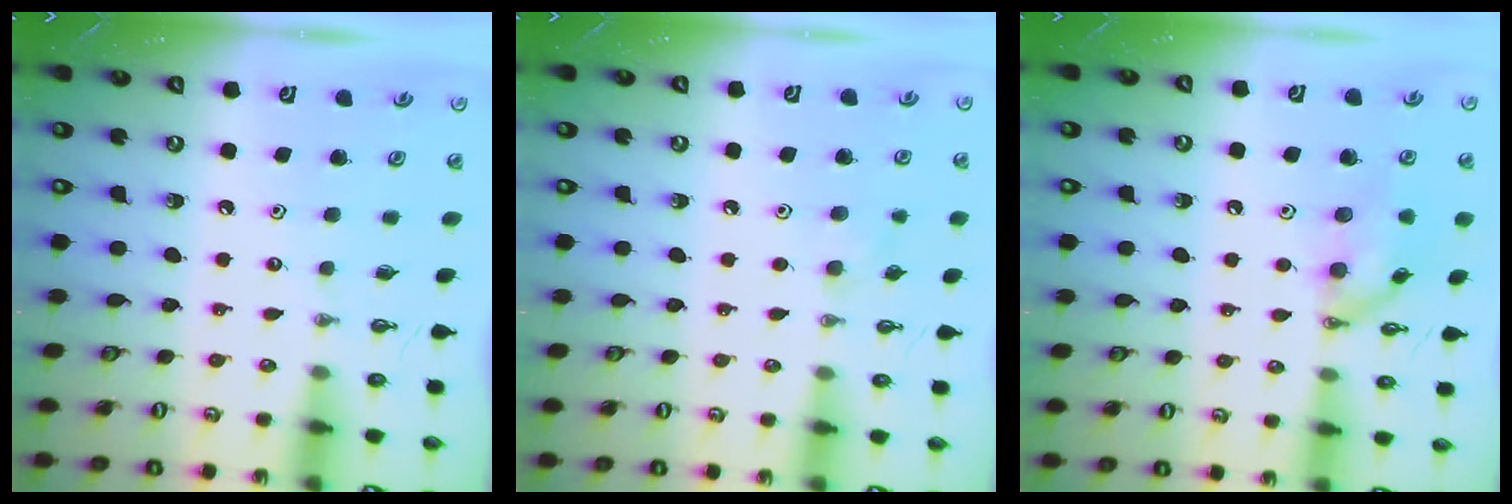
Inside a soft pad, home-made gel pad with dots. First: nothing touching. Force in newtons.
{"total": 6.4, "press": 5.7, "slide": 2.9}
{"total": 11.7, "press": 11.6, "slide": 1.3}